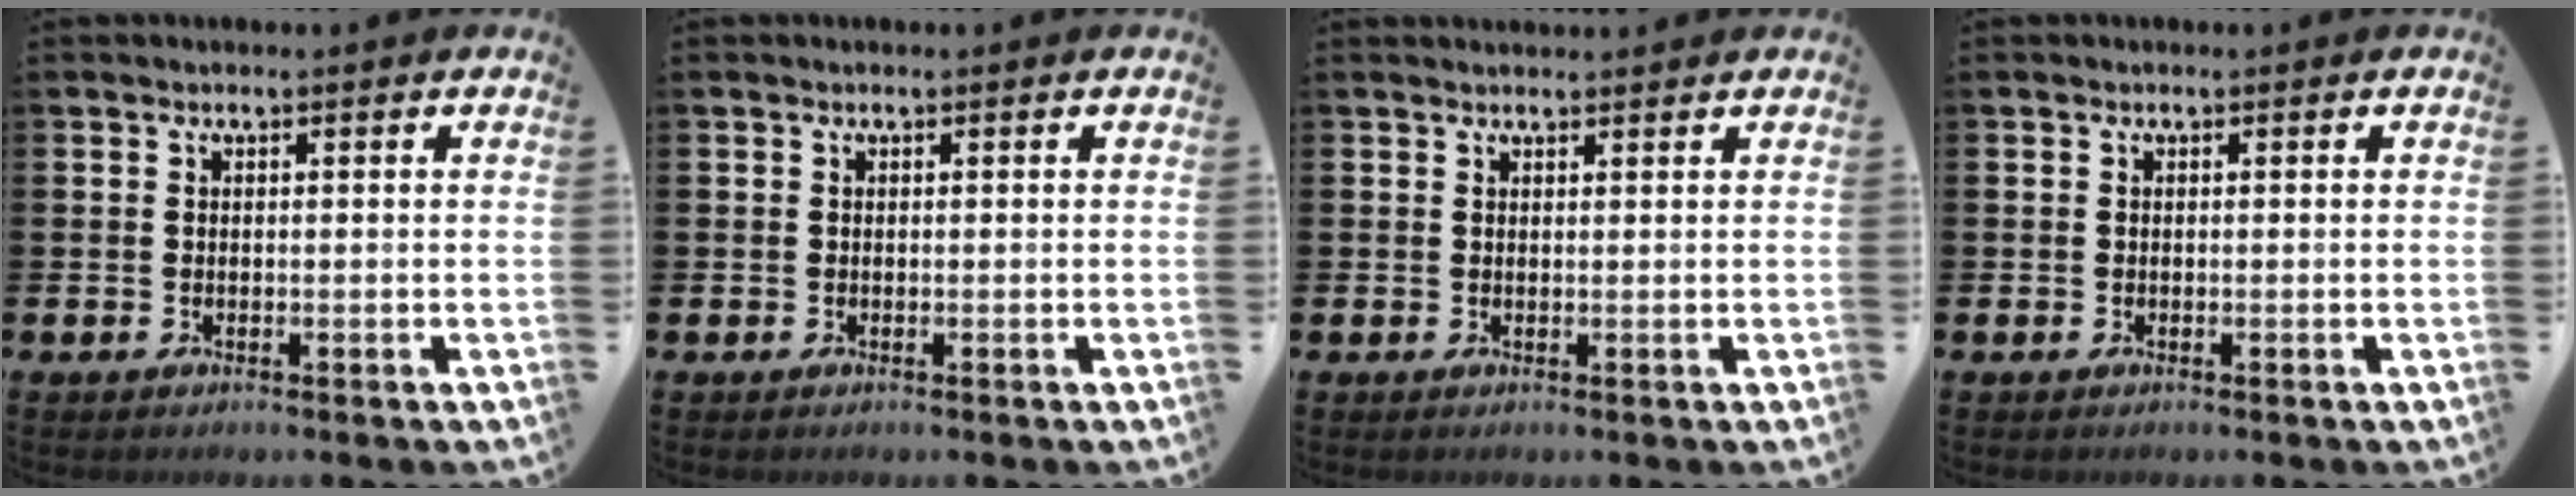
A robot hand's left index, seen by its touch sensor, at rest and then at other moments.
{"total": 0.0}
{"total": 1.1, "force": [1.1, 0.1, 0.1], "torque": [0.009, -0.004, 0.018]}
{"total": 0.0}